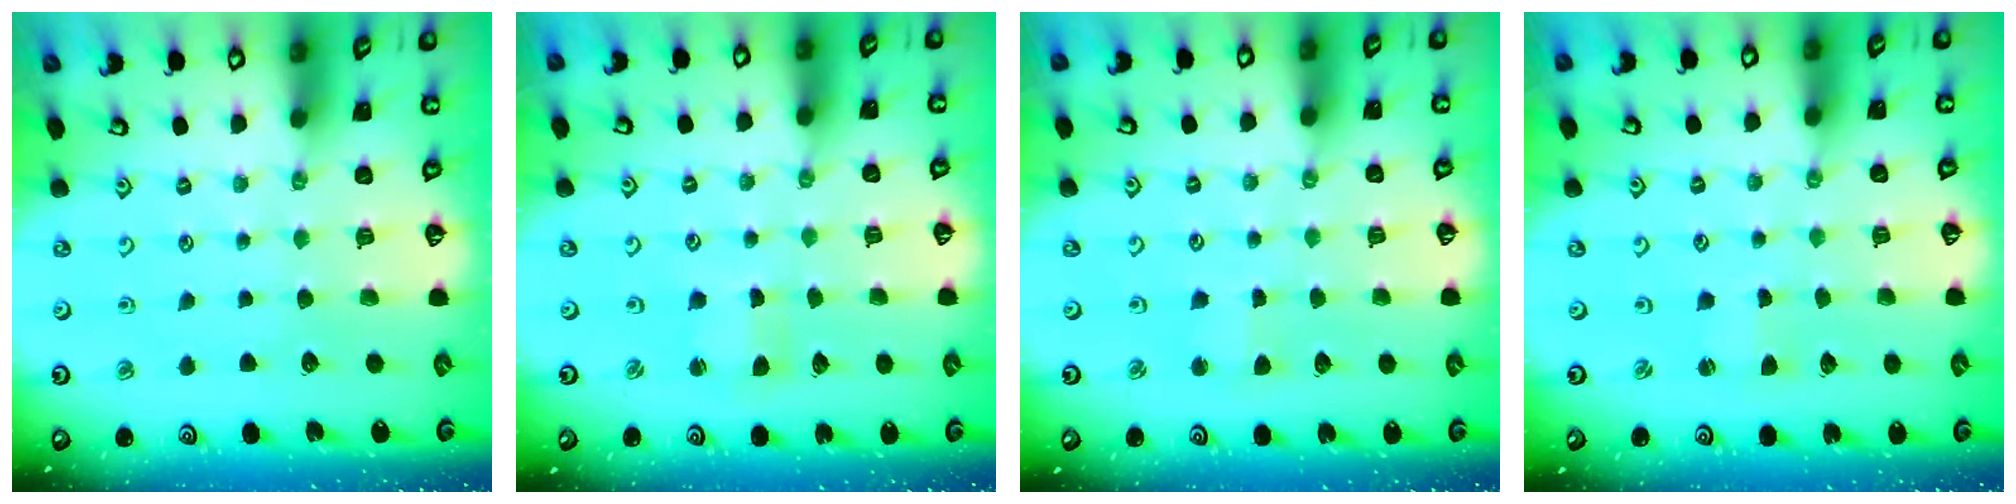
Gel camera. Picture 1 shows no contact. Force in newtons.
{"total": 1.5, "press": 1.5, "slide": 0.2}
{"total": 2.9, "press": 2.9, "slide": 0.3}
{"total": 0.9, "press": 0.9, "slide": 0.1}